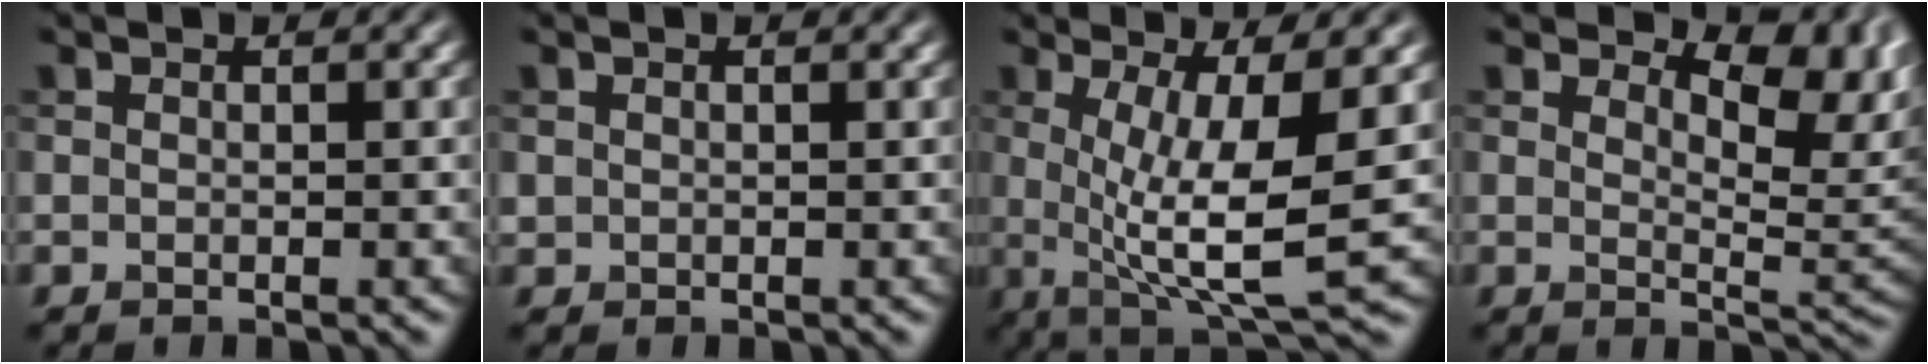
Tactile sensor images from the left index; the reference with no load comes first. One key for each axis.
{"total": 0.6, "fx": 0.4, "fy": 0.5, "fz": -0.1, "tx": 0.004, "ty": -0.001, "tz": 0.007}
{"total": 8.9, "fx": -0.1, "fy": 2.1, "fz": 8.7, "tx": -0.147, "ty": -0.011, "tz": 0.002}
{"total": 7.2, "fx": 3.6, "fy": 3.0, "fz": 5.4, "tx": -0.071, "ty": -0.006, "tz": 0.055}